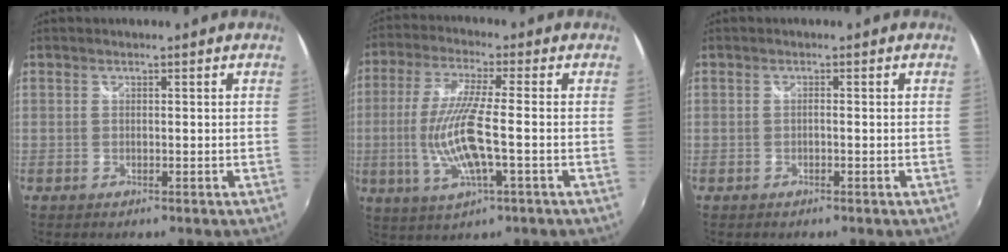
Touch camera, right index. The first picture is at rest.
{"total": 11.9, "force": [-2.4, 1.5, 11.5], "torque": [-0.232, -0.014, -0.039]}
{"total": 0.6, "force": [-0.4, 0.1, 0.4], "torque": [-0.007, 0.003, -0.007]}